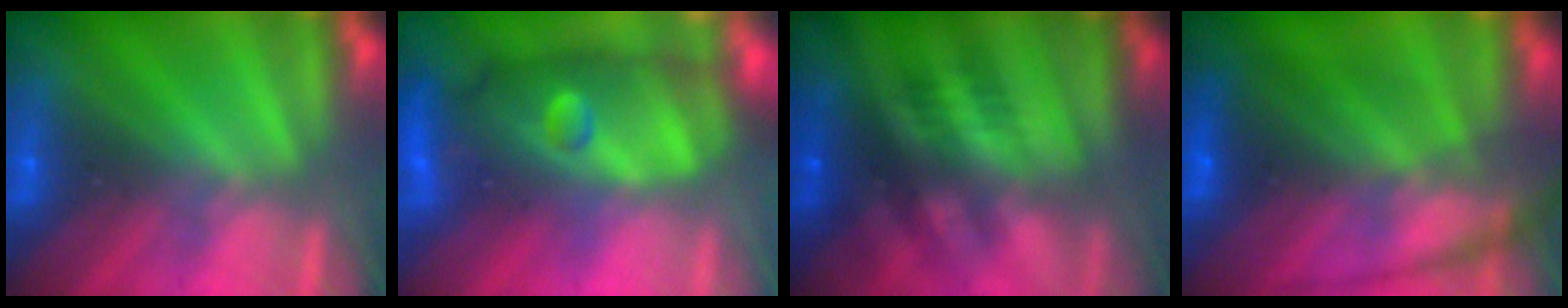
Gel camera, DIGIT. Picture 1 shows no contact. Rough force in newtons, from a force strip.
{"total": 10.2}
{"total": 2.4}
{"total": 7.2}